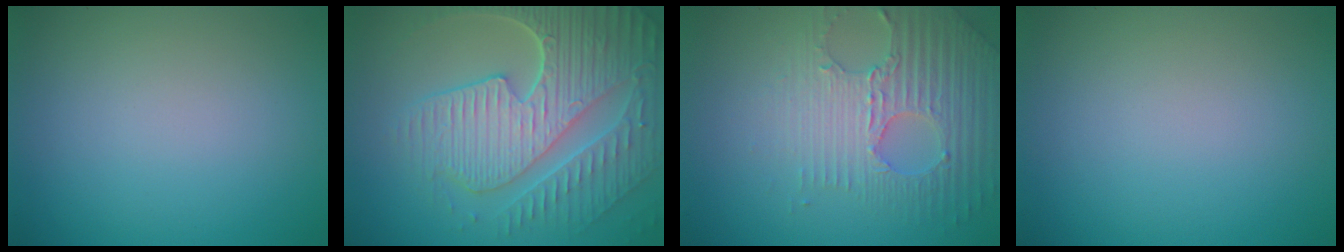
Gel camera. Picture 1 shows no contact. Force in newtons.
{"total": 9.1, "press": 6.5, "slide": 6.3}
{"total": 4.7, "press": 4.2, "slide": 1.9}
{"total": 0.0}